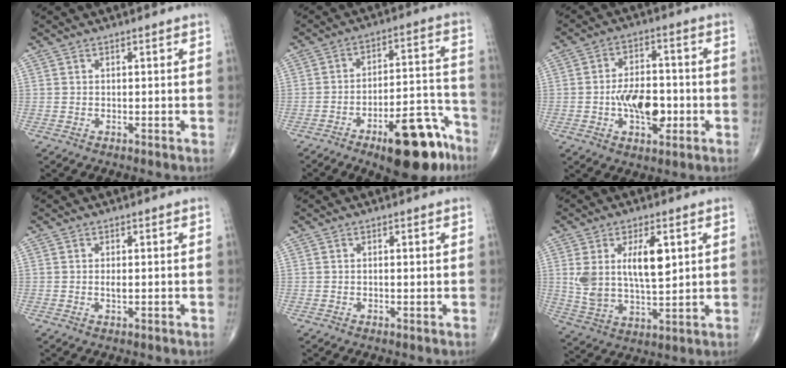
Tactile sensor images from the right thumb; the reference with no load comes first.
{"total": 17.0, "force": [-10.3, 6.0, 12.1], "torque": [-0.136, 0.082, -0.147]}
{"total": 10.5, "force": [-2.0, 5.9, 8.4], "torque": [-0.119, 0.021, -0.032]}
{"total": 1.2, "force": [0.0, 0.4, 1.1], "torque": [-0.020, -0.003, -0.001]}
{"total": 0.8, "force": [0.1, 0.2, 0.8], "torque": [-0.013, -0.001, 0.002]}
{"total": 12.3, "force": [3.3, 5.6, 10.4], "torque": [-0.188, -0.017, 0.069]}